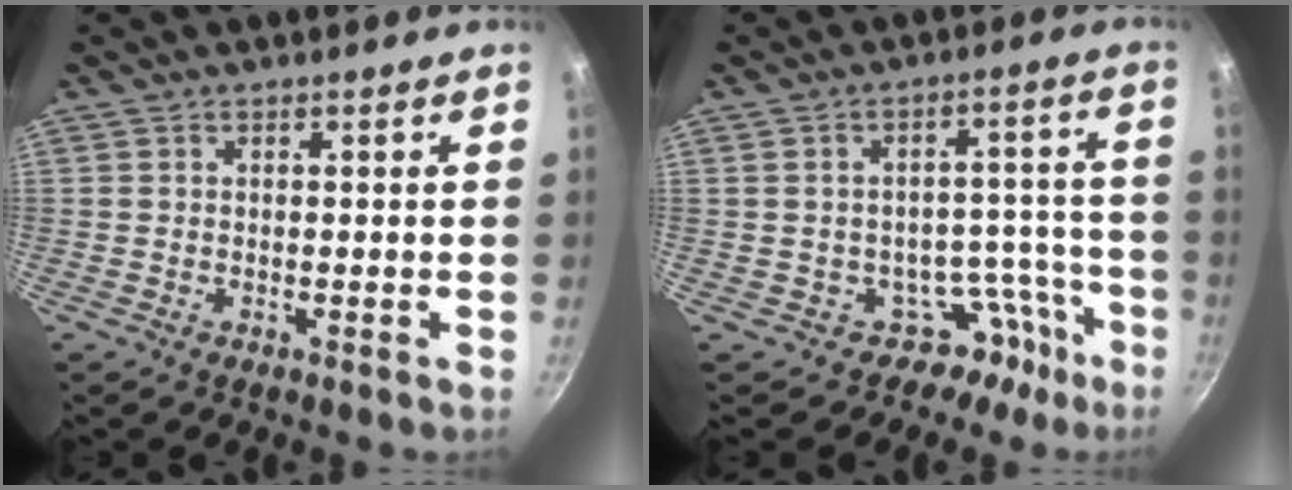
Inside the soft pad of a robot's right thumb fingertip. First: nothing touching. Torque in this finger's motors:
{"motor_torque": [-0.30, -0.16, -0.15, -0.04, -0.01]}